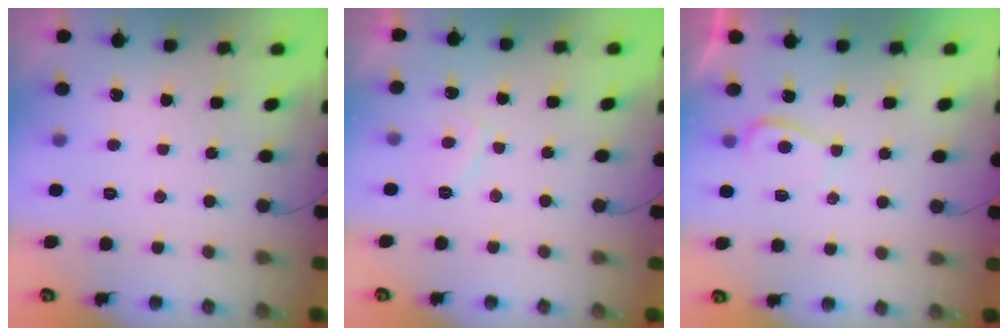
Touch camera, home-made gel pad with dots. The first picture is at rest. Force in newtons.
{"total": 2.5, "press": 2.3, "slide": 0.8}
{"total": 2.3, "press": 2.2, "slide": 0.8}